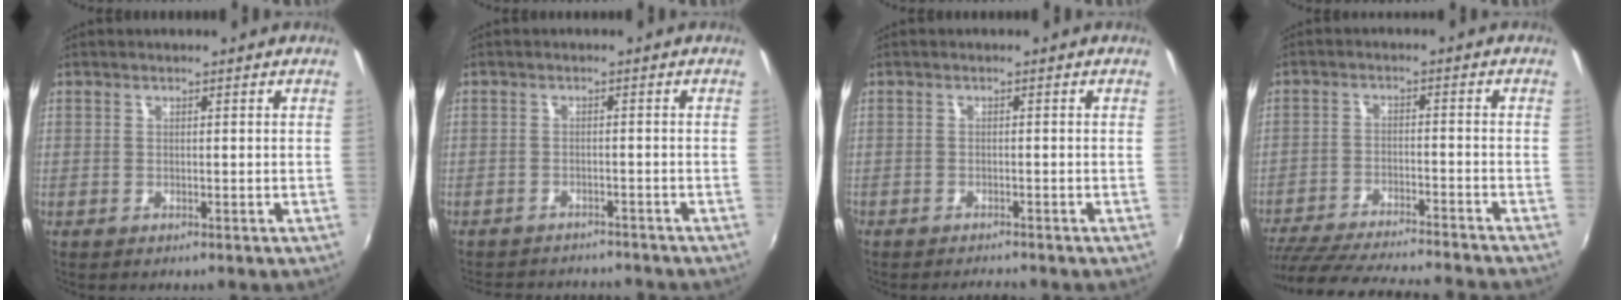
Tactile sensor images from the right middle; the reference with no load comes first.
{"total": 8.4, "force": [-7.7, 2.6, 2.2], "torque": [-0.061, 0.002, -0.108]}
{"total": 1.6, "force": [-1.5, 0.1, 0.3], "torque": [-0.014, -0.007, -0.028]}
{"total": 20.4, "force": [-18.3, 1.3, 8.9], "torque": [-0.174, -0.029, -0.279]}